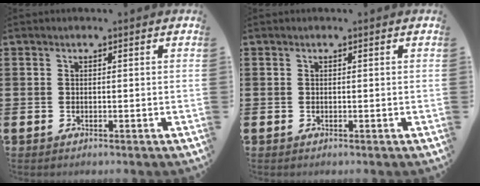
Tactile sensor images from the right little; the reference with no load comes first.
{"total": 0.0}